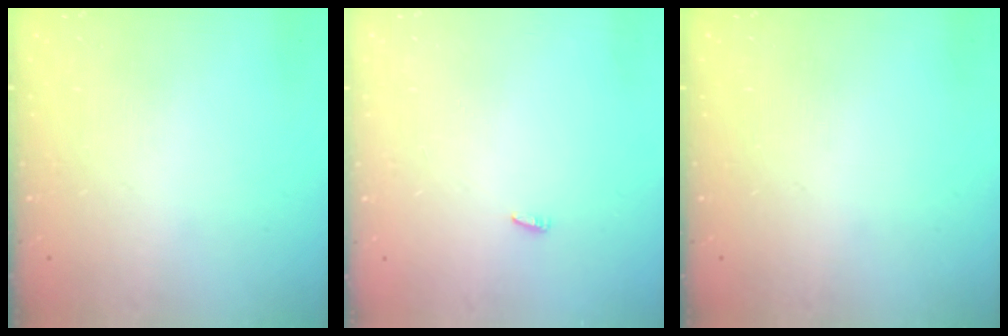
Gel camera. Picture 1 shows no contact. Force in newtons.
{"total": 2.1, "press": 1.9, "slide": 0.7}
{"total": 0.0}